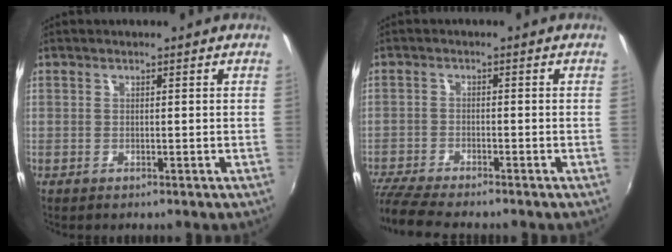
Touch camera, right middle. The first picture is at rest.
{"total": 8.3, "force": [-7.5, 0.7, 3.5], "torque": [-0.100, -0.031, -0.136]}